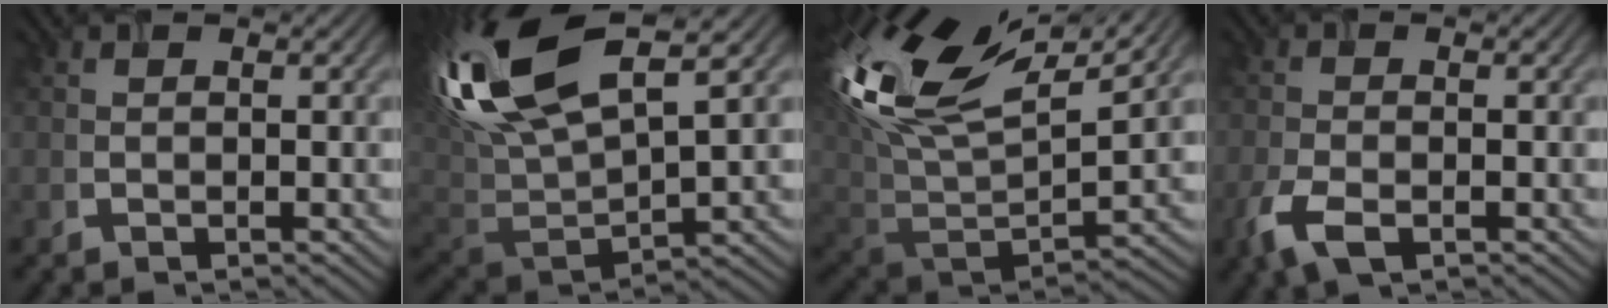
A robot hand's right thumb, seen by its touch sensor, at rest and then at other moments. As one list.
[{"total": 17.1, "force": [6.3, 7.4, 14.0], "torque": [-0.329, 0.018, 0.115]}, {"total": 17.8, "force": [8.5, 8.6, 13.0], "torque": [-0.321, 0.029, 0.151]}, {"total": 4.5, "force": [-2.3, 2.2, 3.2], "torque": [-0.080, -0.011, -0.049]}]